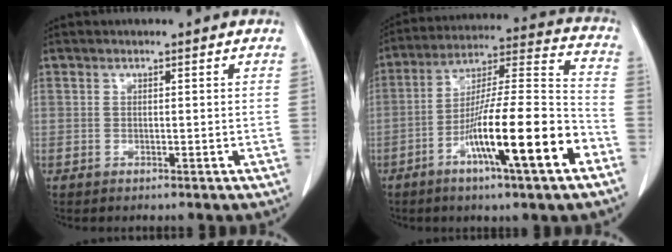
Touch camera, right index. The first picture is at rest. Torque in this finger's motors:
{"motor_torque": [1.93, -0.20, 1.05, 0.21]}